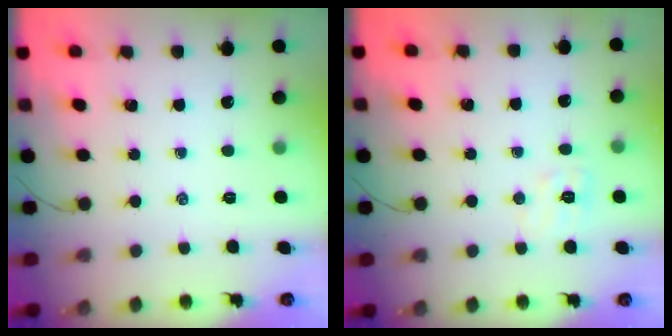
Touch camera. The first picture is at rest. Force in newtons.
{"total": 7.4, "press": 7.3, "slide": 1.2}